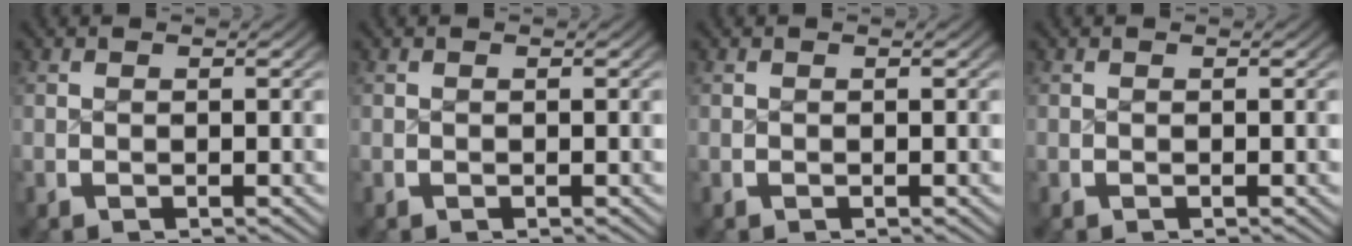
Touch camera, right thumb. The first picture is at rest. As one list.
[{"total": 0.0}, {"total": 0.0}, {"total": 0.0}]